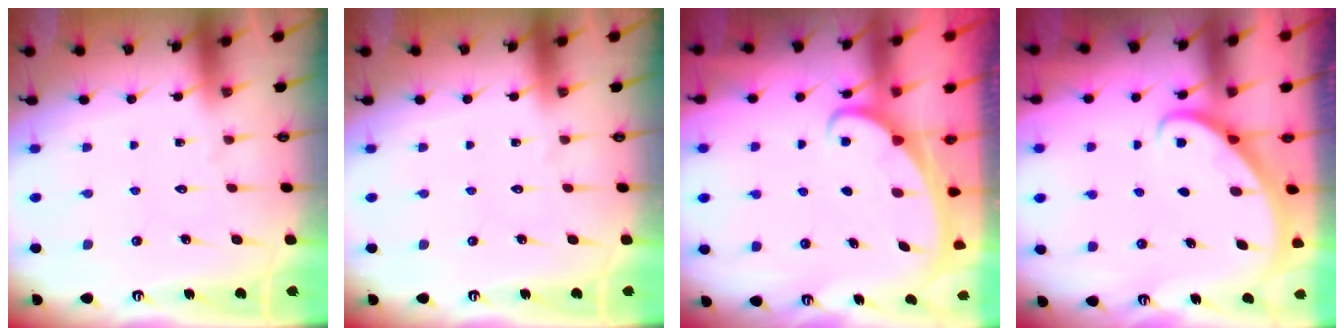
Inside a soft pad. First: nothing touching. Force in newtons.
{"total": 0.0}
{"total": 2.4, "press": 2.3, "slide": 0.3}
{"total": 2.9, "press": 2.9, "slide": 0.2}